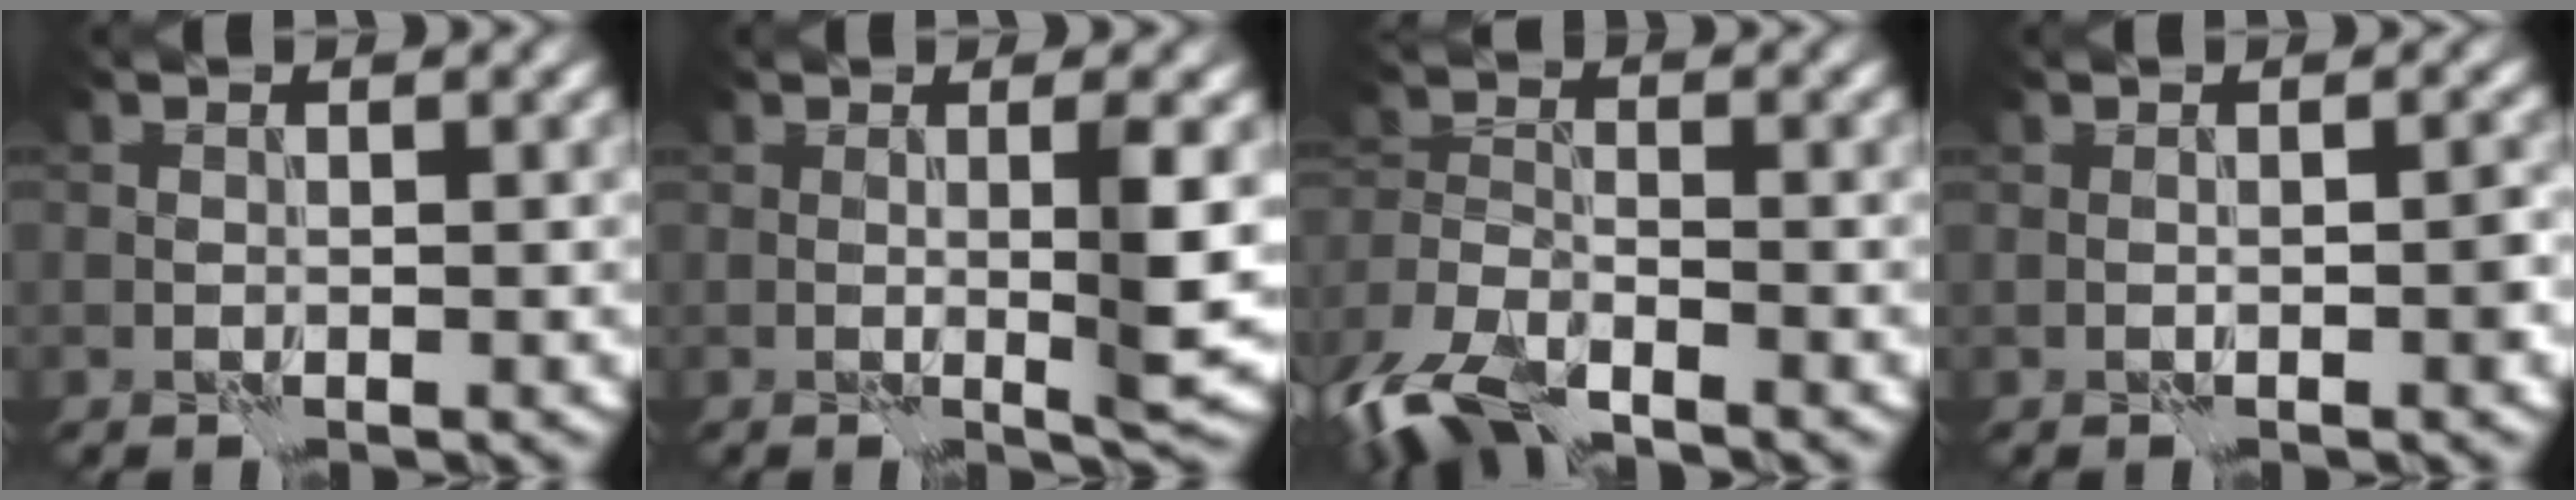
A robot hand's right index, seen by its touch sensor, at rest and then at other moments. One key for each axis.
{"total": 3.7, "fx": 0.3, "fy": 0.4, "fz": 3.6, "tx": -0.059, "ty": -0.004, "tz": 0.004}
{"total": 6.9, "fx": -5.3, "fy": 2.6, "fz": 3.7, "tx": -0.080, "ty": -0.017, "tz": -0.113}
{"total": 1.1, "fx": -0.2, "fy": 0.3, "fz": 1.1, "tx": -0.019, "ty": 0.002, "tz": -0.004}